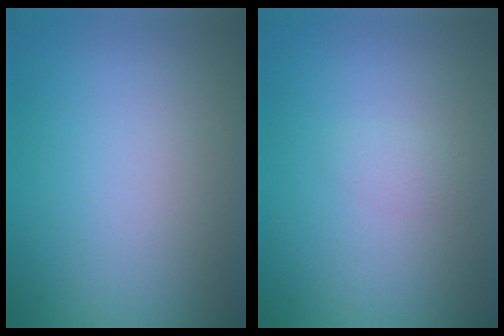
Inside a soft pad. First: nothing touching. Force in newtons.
{"total": 0.8, "press": 0.8, "slide": 0.0}